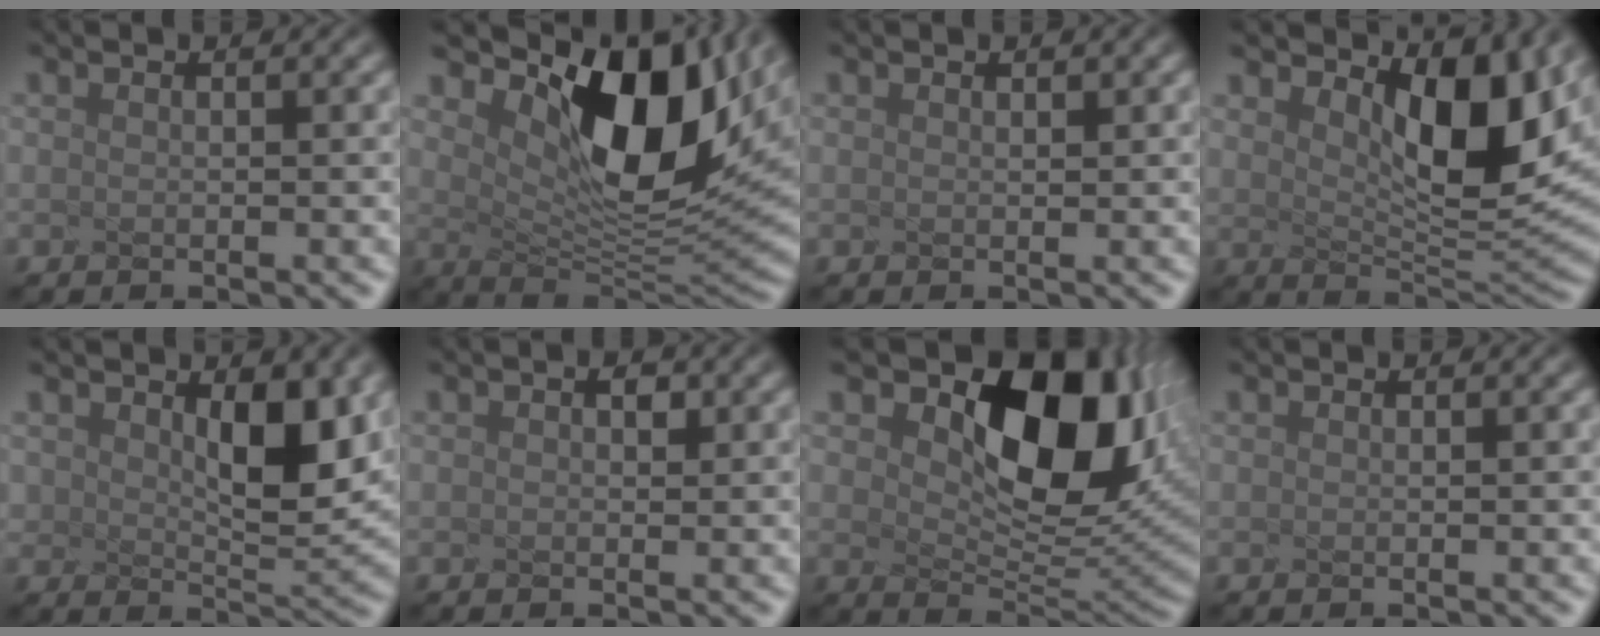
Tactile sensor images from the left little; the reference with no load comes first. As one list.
[{"total": 8.9, "force": [3.0, 4.0, 7.4], "torque": [-0.144, -0.025, 0.102]}, {"total": 0.0}, {"total": 6.5, "force": [2.6, 2.0, 5.6], "torque": [-0.115, -0.025, 0.084]}, {"total": 2.8, "force": [0.9, 0.8, 2.5], "torque": [-0.072, -0.017, 0.056]}, {"total": 1.4, "force": [-0.8, -0.9, -0.7], "torque": [-0.016, -0.011, 0.027]}, {"total": 7.1, "force": [1.9, 4.1, 5.4], "torque": [-0.113, -0.021, 0.070]}, {"total": 0.0}]